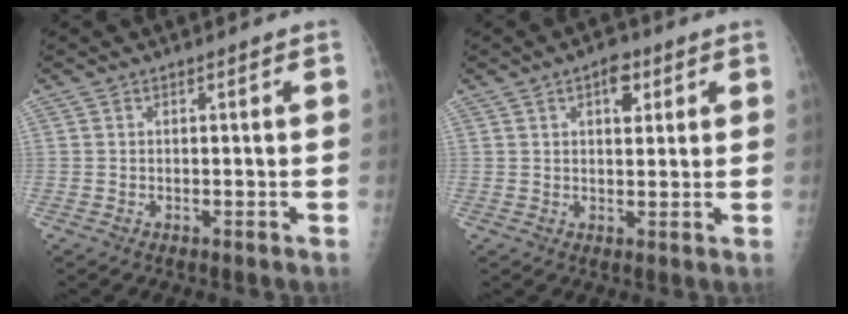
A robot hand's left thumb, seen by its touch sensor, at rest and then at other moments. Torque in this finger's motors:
{"motor_torque": [0.12, 0.41, 0.05, -0.05, 0.08]}